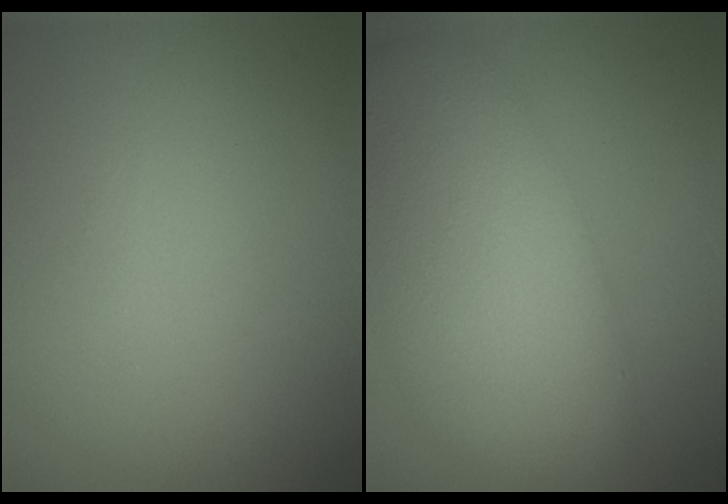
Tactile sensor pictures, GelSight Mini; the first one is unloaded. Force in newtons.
{"total": 10.9, "press": 10.9, "slide": 0.5}